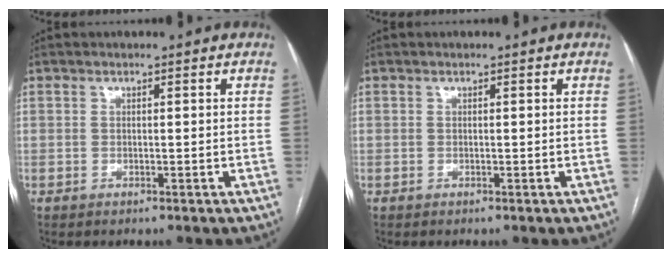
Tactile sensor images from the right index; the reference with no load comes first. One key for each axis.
{"total": 0.0}